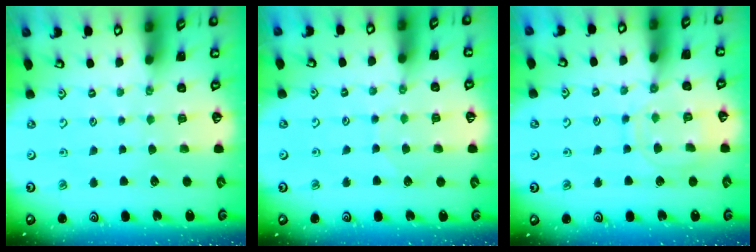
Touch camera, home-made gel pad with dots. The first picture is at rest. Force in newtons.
{"total": 4.9, "press": 4.9, "slide": 0.5}
{"total": 11.8, "press": 11.8, "slide": 0.8}